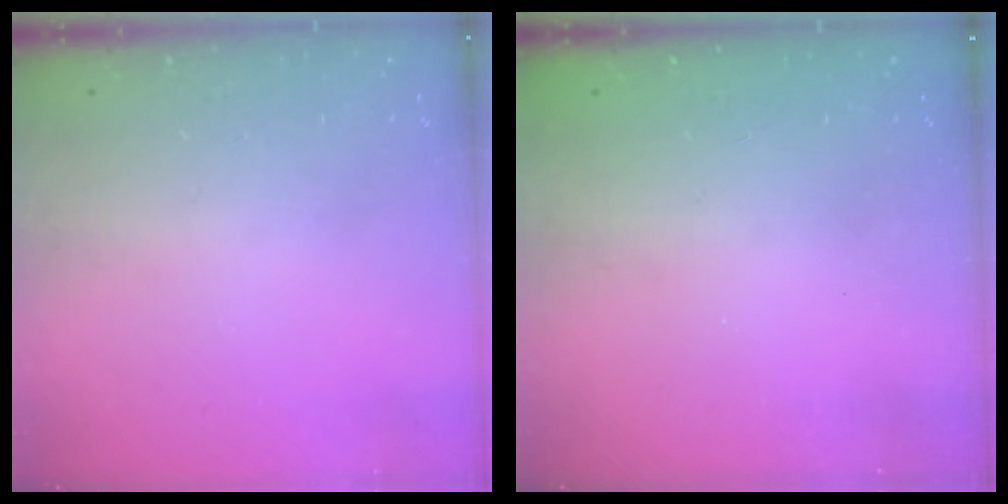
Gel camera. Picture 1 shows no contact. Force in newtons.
{"total": 2.3, "press": 2.2, "slide": 0.8}